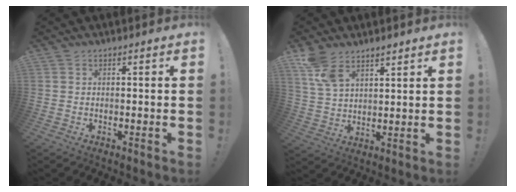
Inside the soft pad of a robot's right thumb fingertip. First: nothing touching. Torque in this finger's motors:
{"motor_torque": [-0.28, 0.58, 0.02, 0.14, 0.04]}